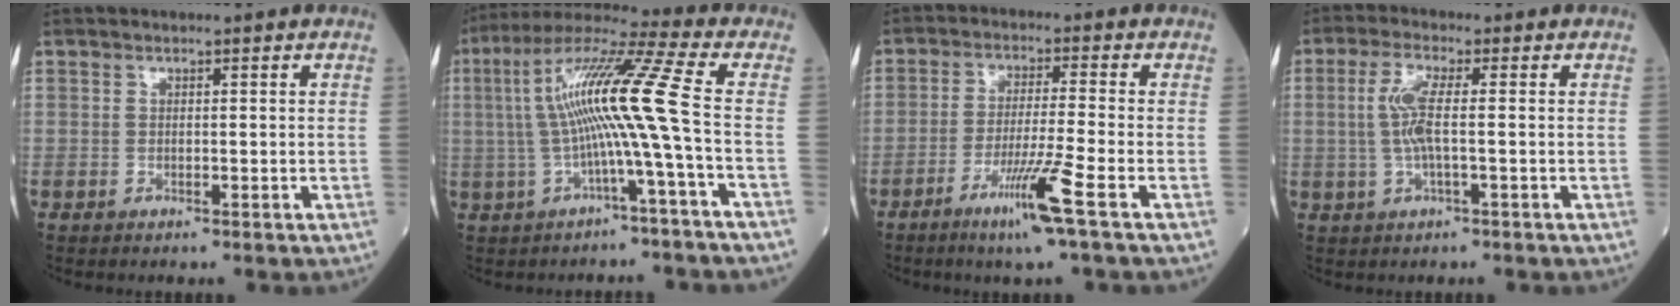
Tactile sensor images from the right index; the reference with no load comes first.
{"total": 13.0, "force": [-0.7, -1.6, 12.9], "torque": [-0.246, 0.033, -0.017]}
{"total": 7.8, "force": [-4.1, -1.4, 6.5], "torque": [-0.121, -0.021, -0.079]}
{"total": 4.8, "force": [0.2, 0.7, 4.7], "torque": [-0.105, 0.006, 0.003]}